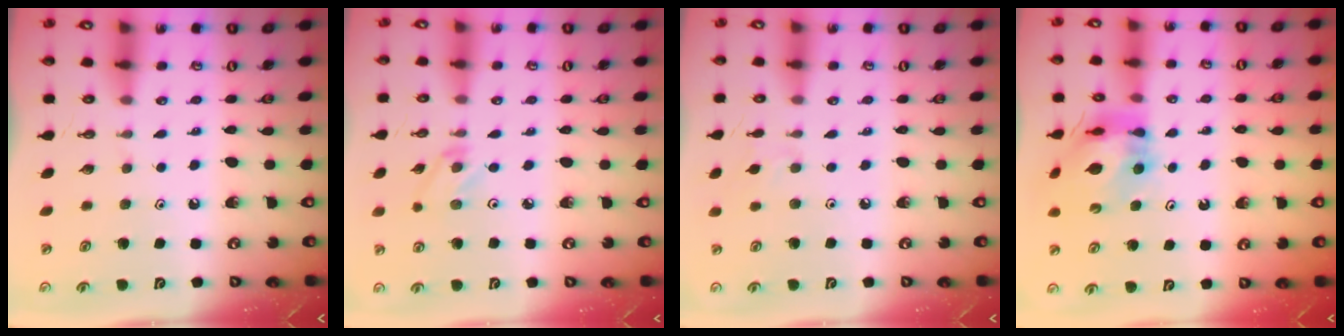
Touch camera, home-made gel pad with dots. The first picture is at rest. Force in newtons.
{"total": 2.6, "press": 2.6, "slide": 0.4}
{"total": 2.9, "press": 2.9, "slide": 0.6}
{"total": 12.6, "press": 12.6, "slide": 1.5}